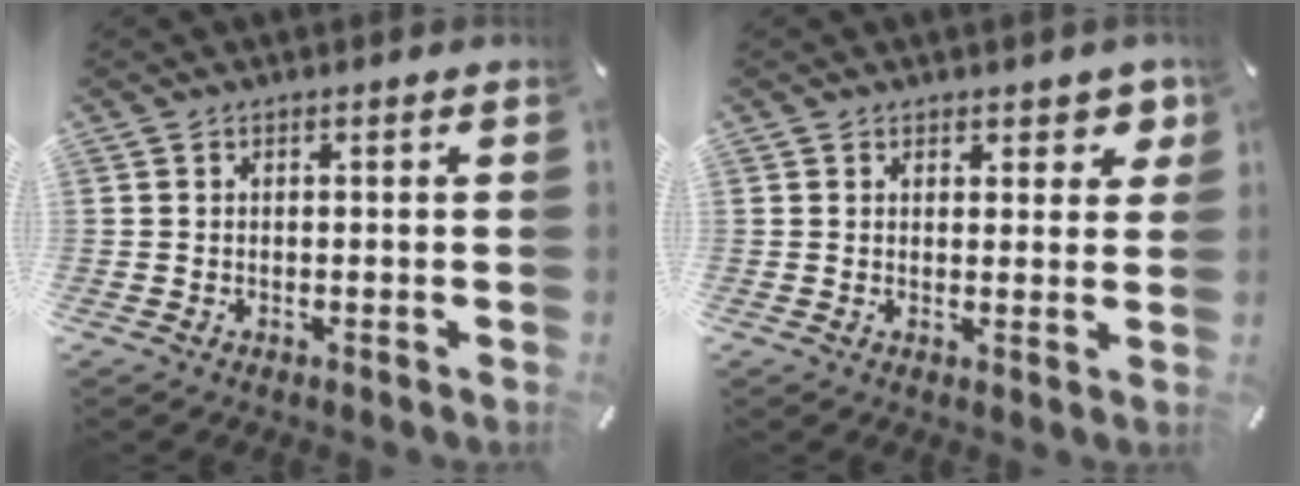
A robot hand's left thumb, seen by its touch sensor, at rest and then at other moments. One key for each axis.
{"total": 3.2, "fx": 2.0, "fy": 2.2, "fz": 1.3, "tx": 0.002, "ty": -0.009, "tz": 0.029}